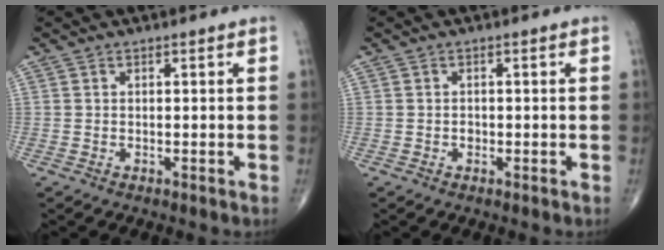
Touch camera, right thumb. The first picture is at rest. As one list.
[{"total": 0.8, "force": [-0.3, 0.7, 0.4], "torque": [-0.003, 0.003, -0.006]}]